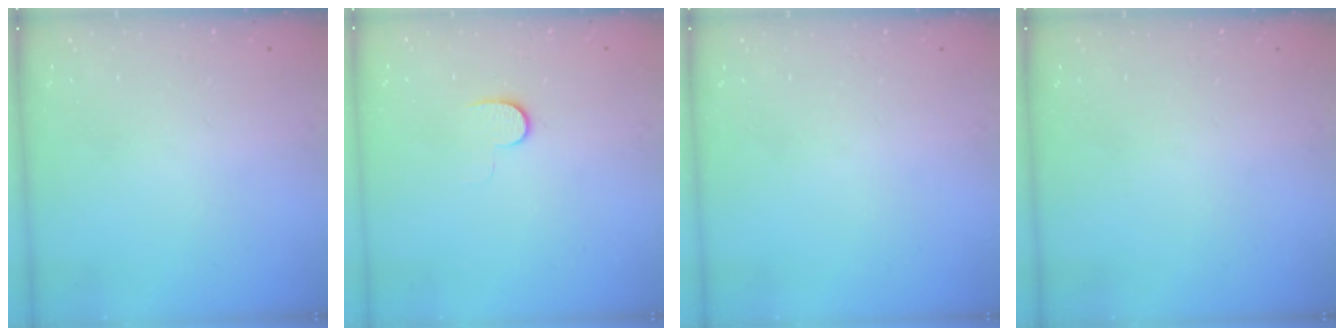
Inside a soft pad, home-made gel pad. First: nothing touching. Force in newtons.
{"total": 6.8, "press": 6.7, "slide": 1.0}
{"total": 0.0}
{"total": 0.0}